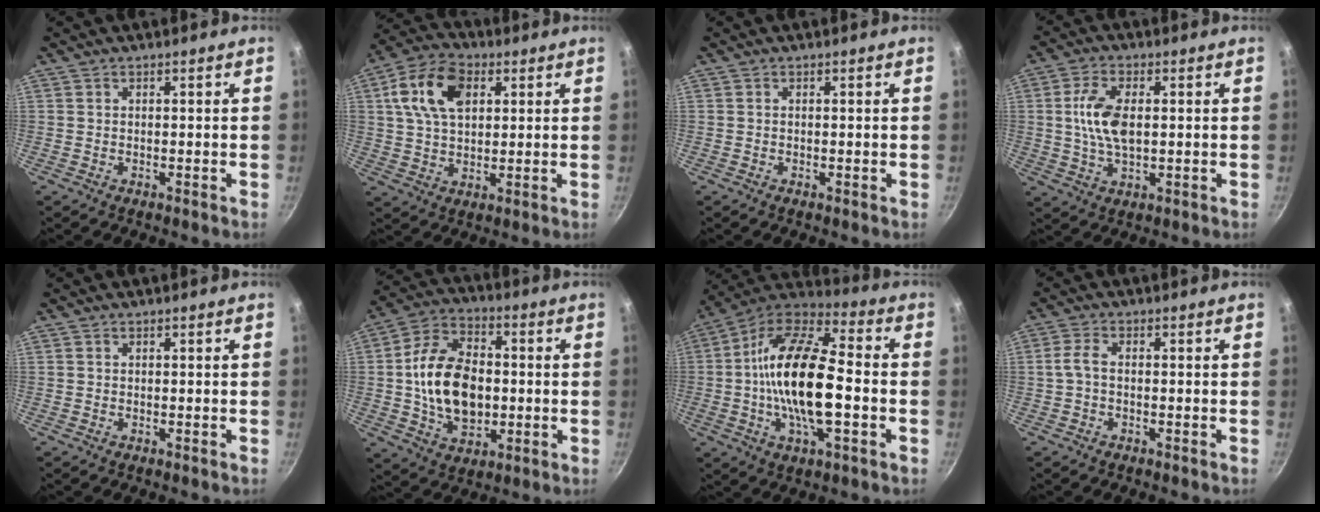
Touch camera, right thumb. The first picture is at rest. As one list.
[{"total": 13.0, "force": [4.0, 8.3, 9.2], "torque": [-0.152, 0.007, 0.060]}, {"total": 0.0}, {"total": 8.9, "force": [0.9, 4.6, 7.5], "torque": [-0.145, 0.005, 0.016]}, {"total": 0.0}, {"total": 17.5, "force": [-0.2, 11.6, 13.1], "torque": [-0.203, 0.017, -0.009]}, {"total": 21.4, "force": [-2.1, 8.9, 19.3], "torque": [-0.349, 0.031, -0.056]}, {"total": 2.9, "force": [-0.5, 1.5, 2.4], "torque": [-0.057, 0.014, -0.014]}]